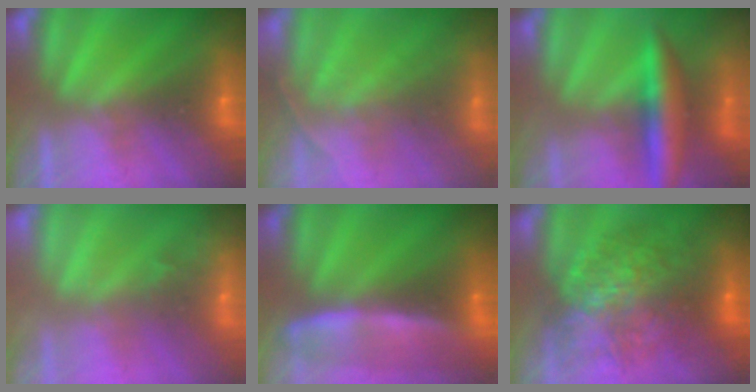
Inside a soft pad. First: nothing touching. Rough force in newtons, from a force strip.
{"total": 1.7}
{"total": 6.2}
{"total": 2.3}
{"total": 5.8}
{"total": 6.9}